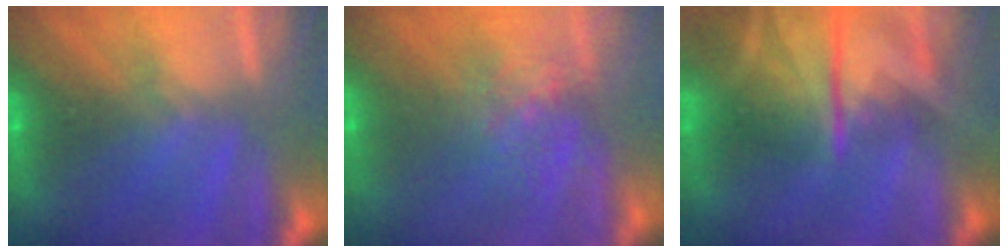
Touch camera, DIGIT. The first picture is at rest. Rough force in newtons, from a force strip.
{"total": 7.6}
{"total": 7.1}